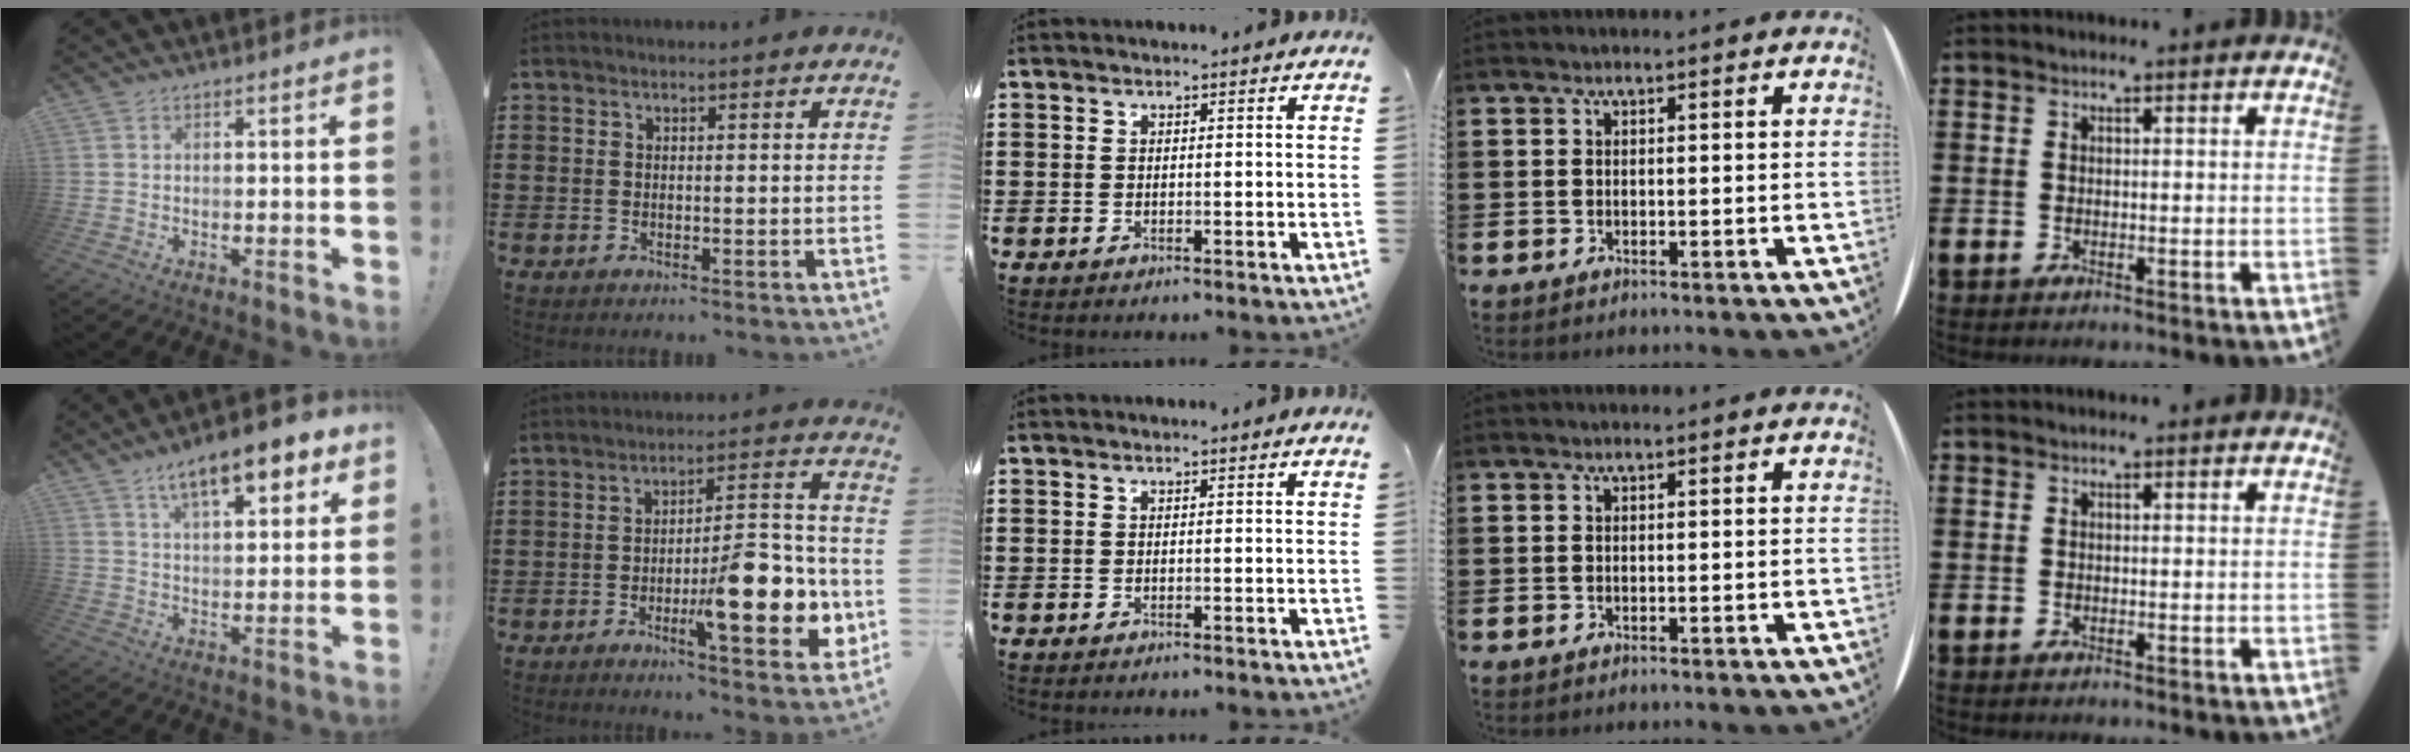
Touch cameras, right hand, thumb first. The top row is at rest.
{"thumb": {"total": 13.2, "force": [7.4, 4.6, 10.0], "torque": [-0.150, -0.033, 0.120]}, "index": {"total": 13.1, "force": [-4.2, 3.7, 11.9], "torque": [-0.177, -0.002, -0.072]}}